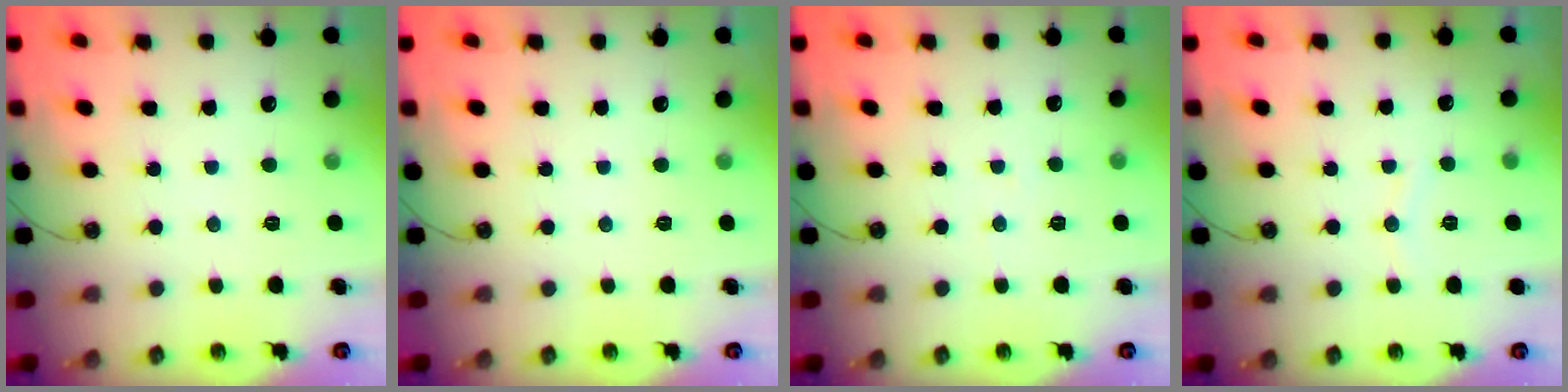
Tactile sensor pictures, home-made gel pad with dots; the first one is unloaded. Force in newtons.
{"total": 0.0}
{"total": 3.1, "press": 3.1, "slide": 0.4}
{"total": 3.8, "press": 3.8, "slide": 0.5}